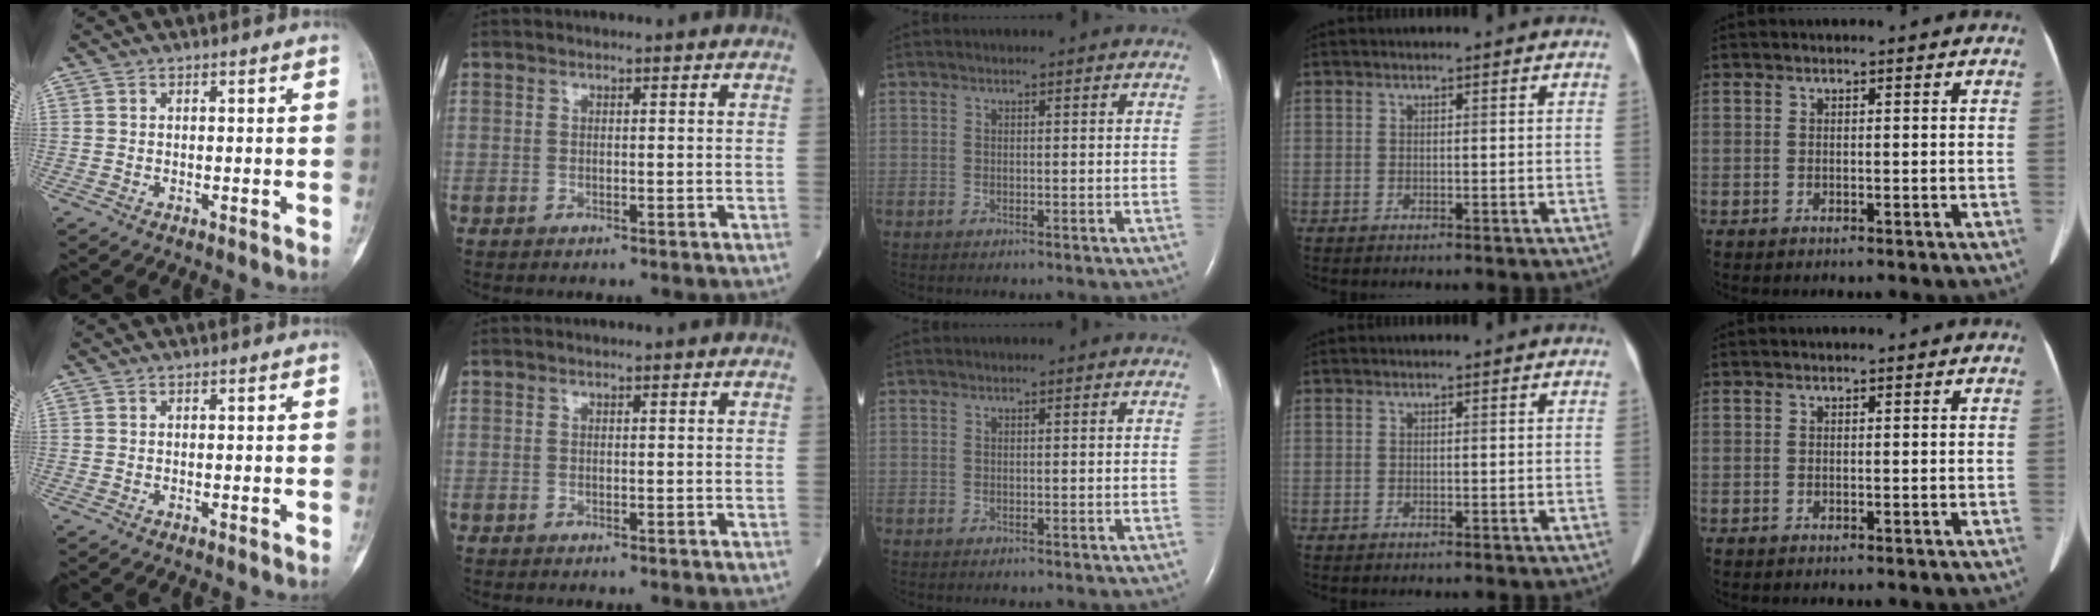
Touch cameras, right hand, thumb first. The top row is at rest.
{}